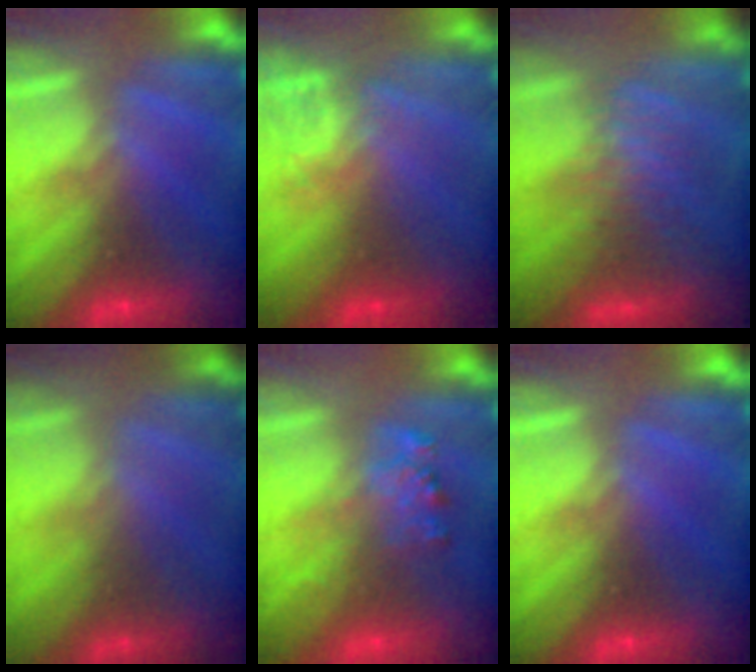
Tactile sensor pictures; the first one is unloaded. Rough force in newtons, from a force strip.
{"total": 3.9}
{"total": 3.1}
{"total": 1.8}
{"total": 2.2}
{"total": 0.0}